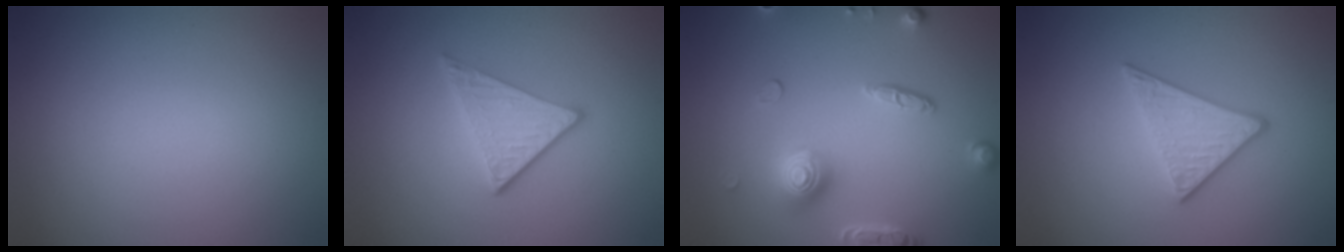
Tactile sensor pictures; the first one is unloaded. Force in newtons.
{"total": 2.8, "press": 2.6, "slide": 1.1}
{"total": 4.0, "press": 3.5, "slide": 2.1}
{"total": 3.3, "press": 2.9, "slide": 1.5}